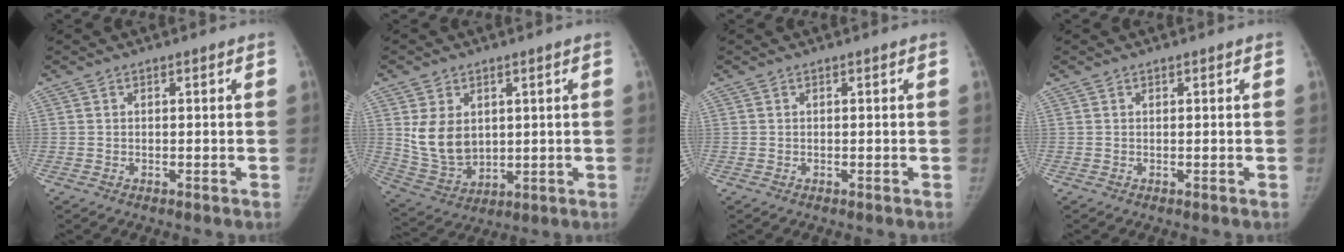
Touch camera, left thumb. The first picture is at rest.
{"total": 10.0, "force": [2.3, 7.4, 6.4], "torque": [-0.091, -0.021, 0.068]}
{"total": 0.0}
{"total": 0.0}